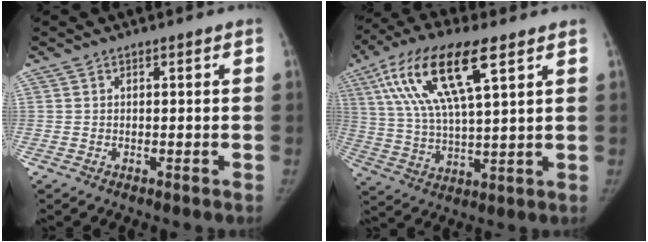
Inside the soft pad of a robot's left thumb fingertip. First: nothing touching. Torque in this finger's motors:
{"motor_torque": [0.56, 0.07, 1.83, -0.94, 0.45]}